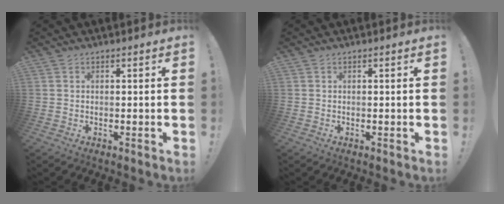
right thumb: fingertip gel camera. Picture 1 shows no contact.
{"total": 0.0}